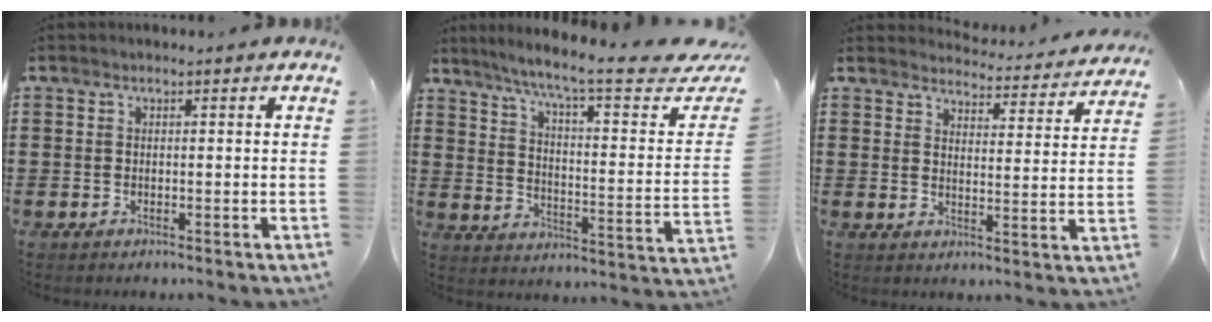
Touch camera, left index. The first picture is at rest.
{"total": 10.0, "force": [7.3, 0.5, 6.8], "torque": [-0.138, -0.046, 0.113]}
{"total": 4.2, "force": [4.2, 0.1, 0.2], "torque": [-0.010, -0.036, 0.067]}